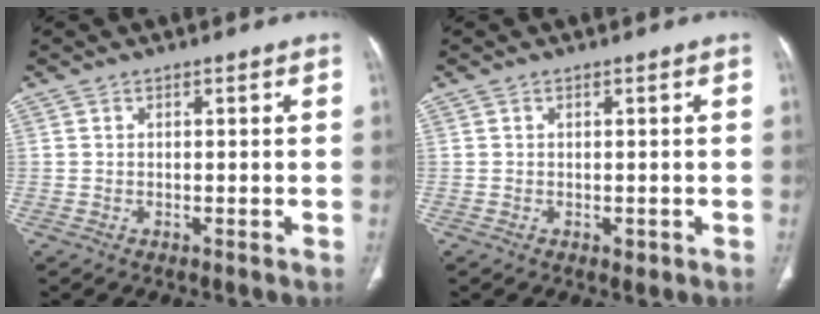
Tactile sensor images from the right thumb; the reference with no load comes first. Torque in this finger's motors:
{"motor_torque": [0.38, 0.48, -0.24, -0.08, 0.08]}